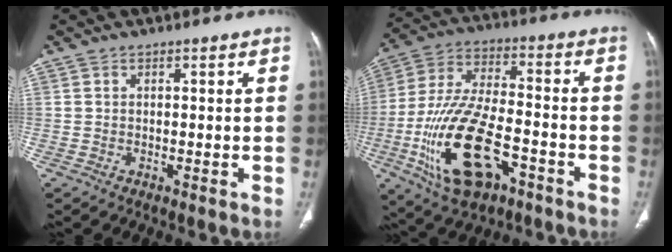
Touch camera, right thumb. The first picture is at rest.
{"total": 19.8, "force": [-7.7, 9.2, 15.7], "torque": [-0.311, 0.032, -0.128]}